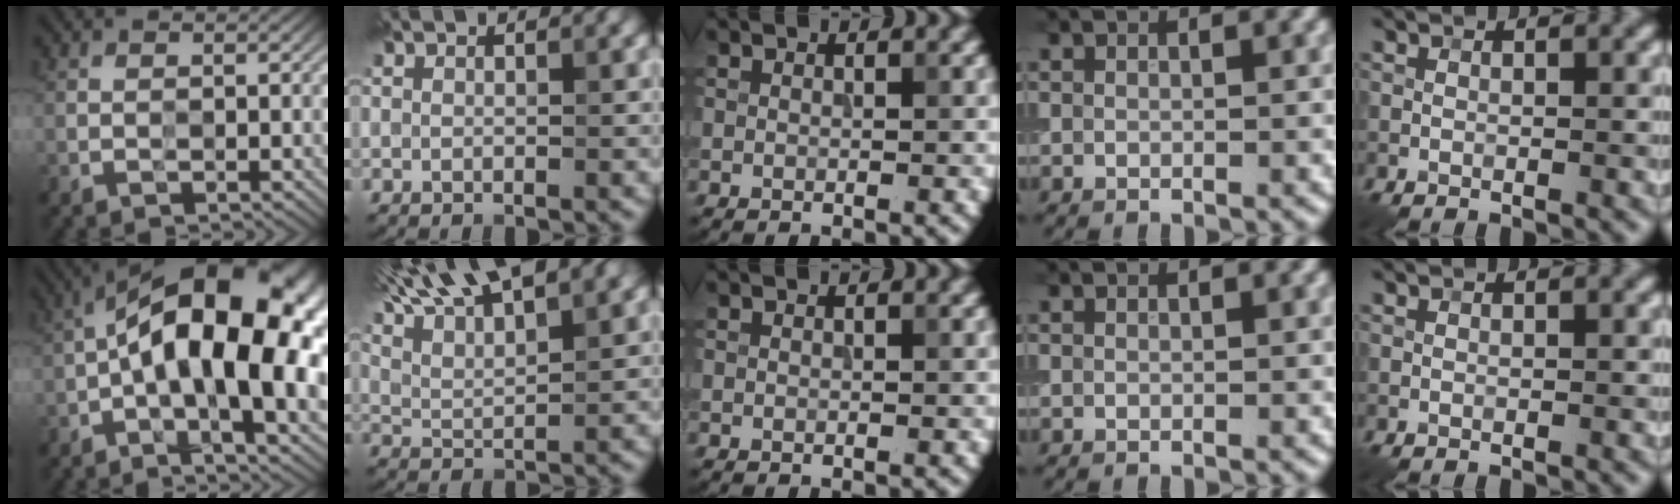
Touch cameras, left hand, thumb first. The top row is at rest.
{"thumb": {"total": 21.3, "force": [1.6, 8.9, 19.3], "torque": [-0.314, 0.035, 0.011]}, "index": {"total": 11.4, "force": [8.1, 3.7, 7.0], "torque": [-0.130, 0.041, 0.104]}}